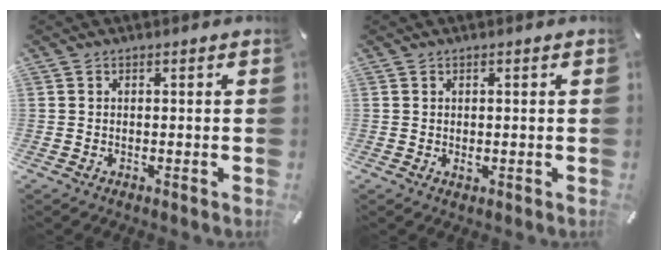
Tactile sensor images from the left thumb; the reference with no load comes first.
{"total": 0.9, "force": [0.1, 0.5, 0.8], "torque": [-0.015, 0.002, 0.000]}